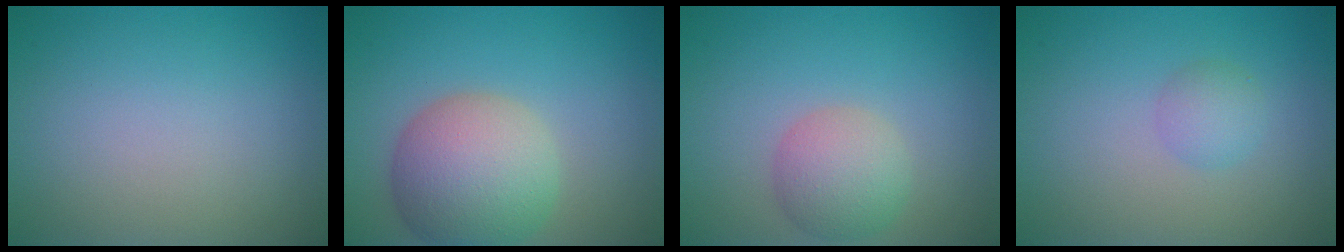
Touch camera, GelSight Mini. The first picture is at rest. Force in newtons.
{"total": 7.6, "press": 7.6, "slide": 0.4}
{"total": 3.6, "press": 3.6, "slide": 0.2}
{"total": 1.7, "press": 1.7, "slide": 0.0}